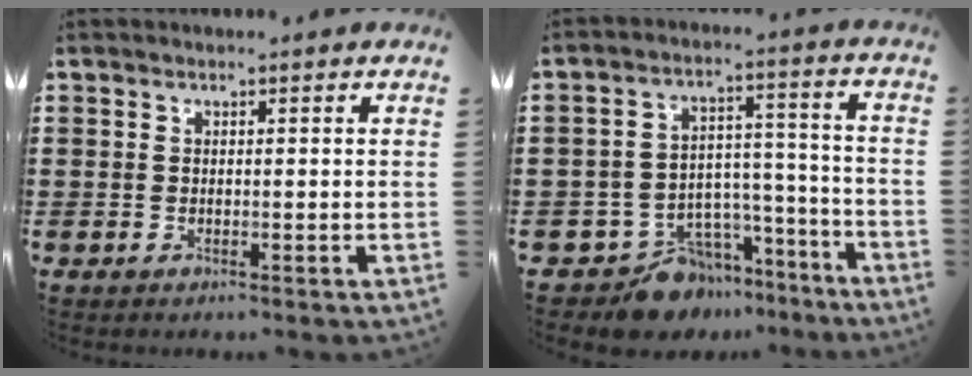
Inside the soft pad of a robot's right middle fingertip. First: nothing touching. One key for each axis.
{"total": 8.7, "fx": -7.5, "fy": 4.2, "fz": 1.2, "tx": -0.027, "ty": 0.031, "tz": -0.140}